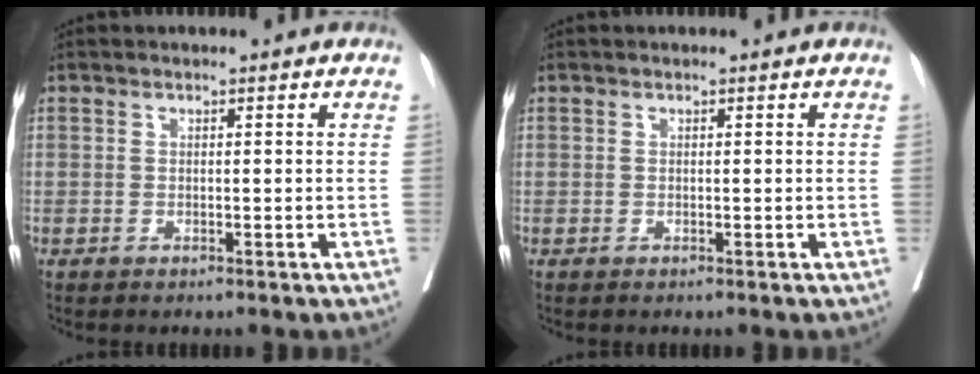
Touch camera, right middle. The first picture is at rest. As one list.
[{"total": 0.0}]